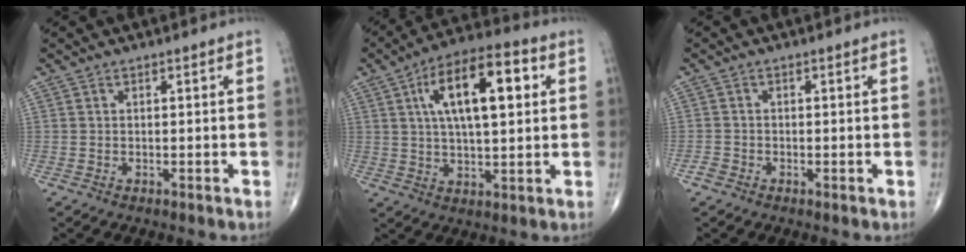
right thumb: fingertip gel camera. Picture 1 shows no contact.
{"total": 16.1, "force": [4.4, 6.5, 14.1], "torque": [-0.221, 0.012, 0.067]}
{"total": 1.4, "force": [-0.8, 0.9, 0.6], "torque": [-0.007, 0.001, -0.021]}